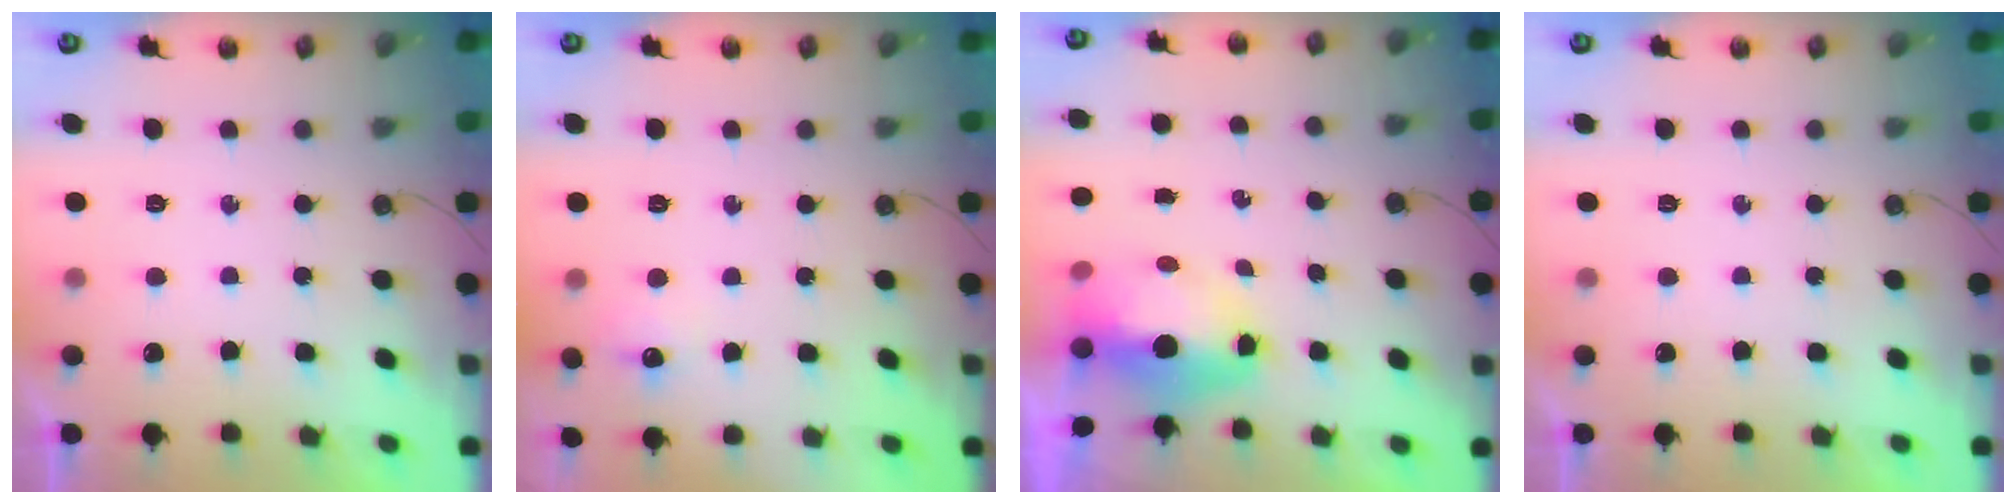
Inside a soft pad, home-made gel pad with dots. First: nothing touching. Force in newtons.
{"total": 6.1, "press": 6.0, "slide": 0.9}
{"total": 8.0, "press": 7.8, "slide": 1.5}
{"total": 0.0}